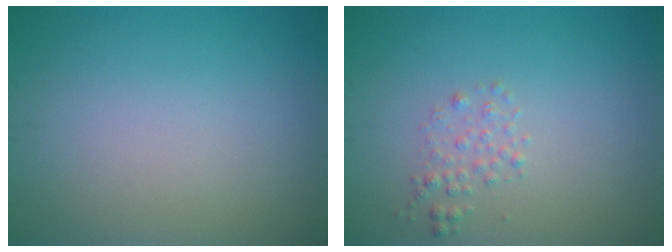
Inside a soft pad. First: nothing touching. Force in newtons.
{"total": 1.2, "press": 1.2, "slide": 0.1}